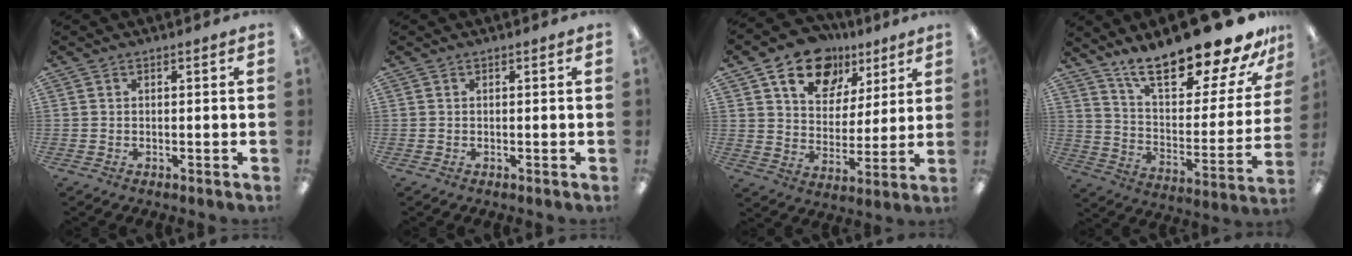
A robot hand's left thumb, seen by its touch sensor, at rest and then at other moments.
{"total": 0.0}
{"total": 15.4, "force": [10.0, 10.0, 6.2], "torque": [-0.092, -0.055, 0.181]}
{"total": 23.4, "force": [19.4, 5.9, 11.7], "torque": [-0.167, -0.141, 0.321]}